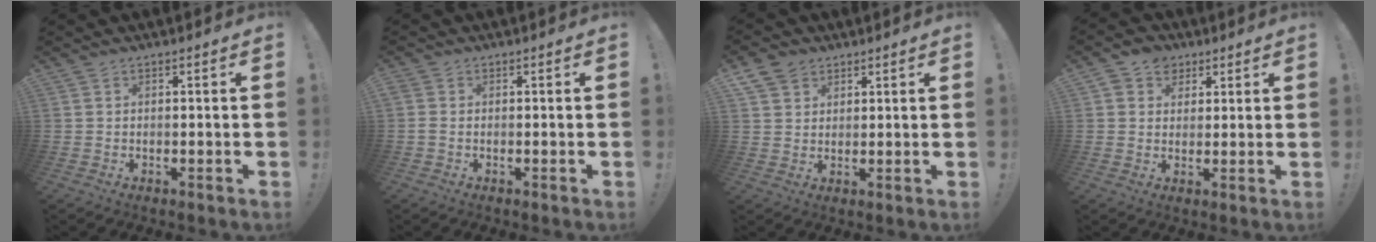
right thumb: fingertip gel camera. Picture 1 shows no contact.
{"total": 1.5, "force": [-0.2, 0.8, 1.3], "torque": [-0.023, 0.003, -0.001]}
{"total": 5.9, "force": [3.7, 4.4, 1.5], "torque": [-0.024, -0.017, 0.073]}
{"total": 5.8, "force": [2.4, 5.1, 1.2], "torque": [-0.018, -0.012, 0.047]}